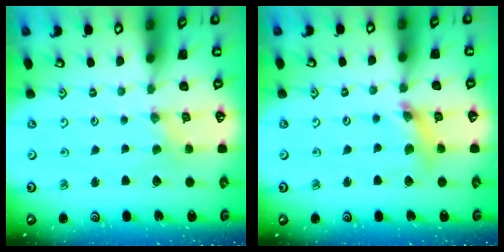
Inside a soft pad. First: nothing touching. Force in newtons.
{"total": 8.2, "press": 8.1, "slide": 0.8}